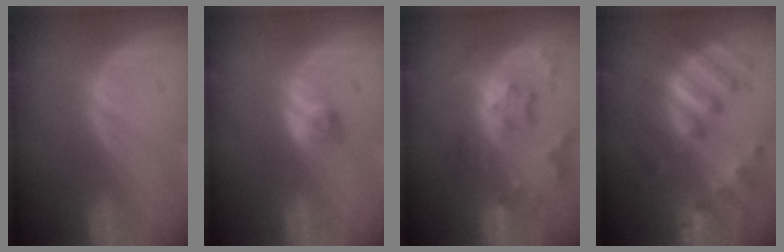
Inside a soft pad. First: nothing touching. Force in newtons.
{"total": 2.3, "press": 2.2, "slide": 0.5}
{"total": 8.0, "press": 7.0, "slide": 3.9}
{"total": 8.7, "press": 8.7, "slide": 0.4}